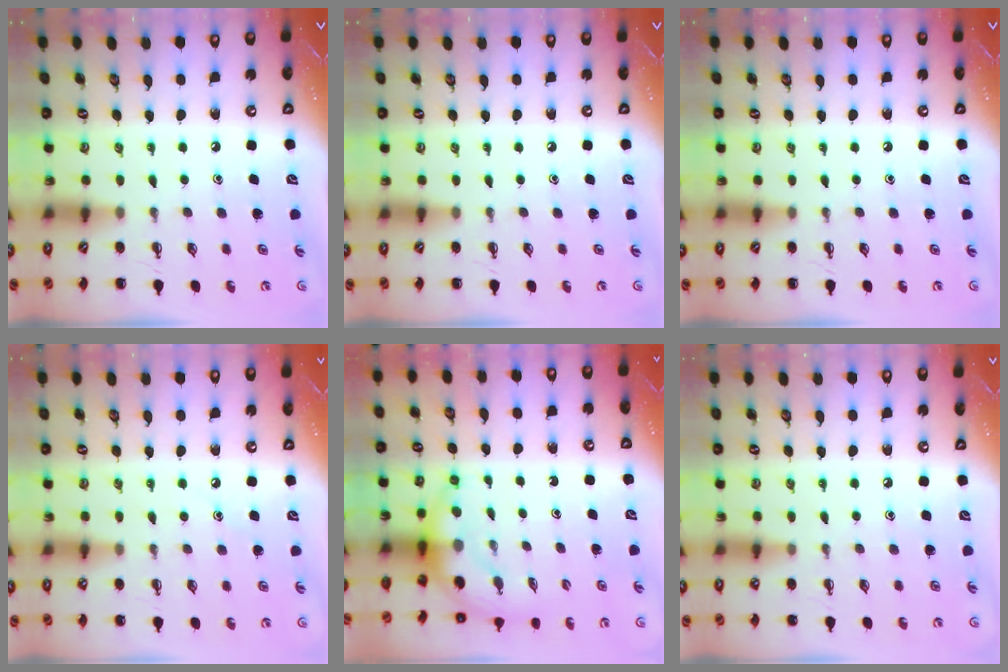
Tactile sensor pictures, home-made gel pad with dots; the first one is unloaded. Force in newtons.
{"total": 0.0}
{"total": 0.0}
{"total": 7.1, "press": 6.8, "slide": 2.1}
{"total": 7.0, "press": 6.9, "slide": 1.3}
{"total": 7.0, "press": 6.6, "slide": 2.3}